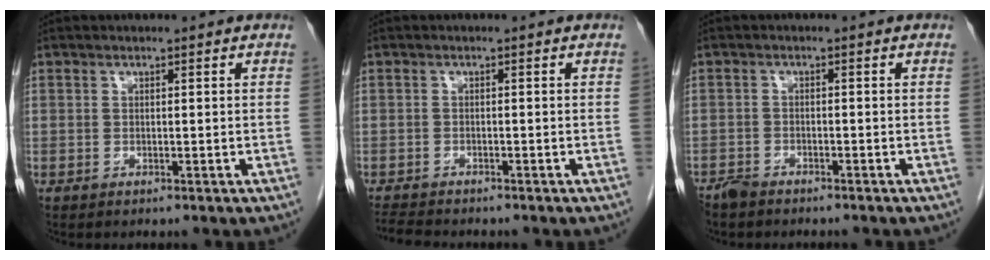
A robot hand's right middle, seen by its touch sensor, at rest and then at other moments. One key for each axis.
{"total": 4.3, "fx": -4.0, "fy": 0.6, "fz": 1.3, "tx": -0.024, "ty": -0.013, "tz": -0.067}
{"total": 2.9, "fx": -2.6, "fy": 0.9, "fz": 0.8, "tx": -0.019, "ty": -0.003, "tz": -0.042}